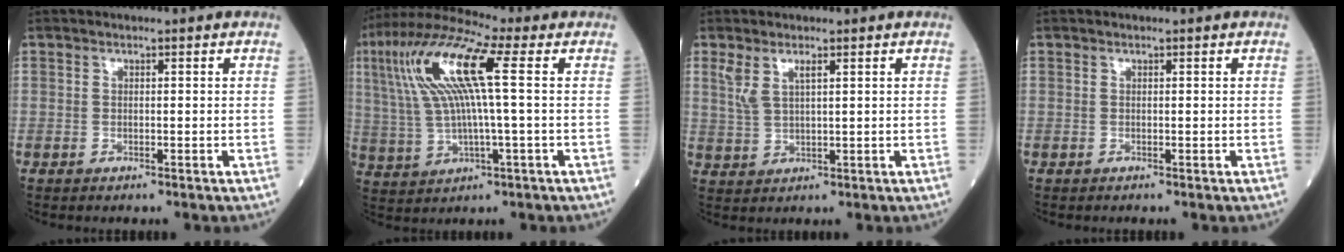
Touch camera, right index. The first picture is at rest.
{"total": 13.3, "force": [3.1, 1.3, 12.9], "torque": [-0.280, 0.032, 0.059]}
{"total": 3.1, "force": [1.7, 0.8, 2.5], "torque": [-0.064, 0.012, 0.044]}
{"total": 0.0}